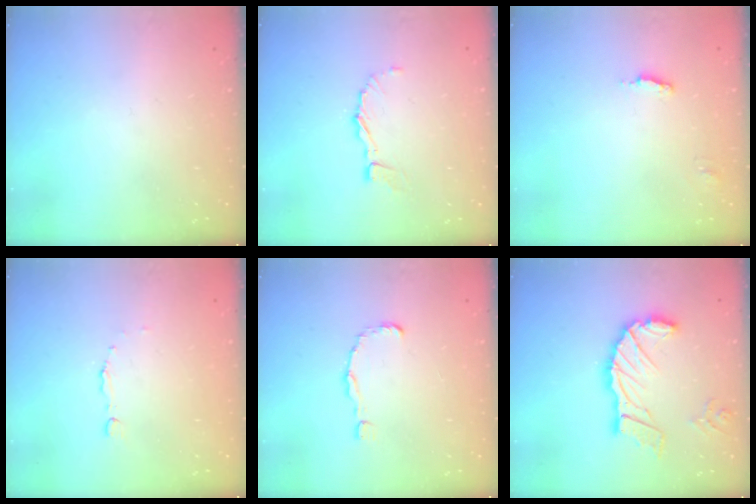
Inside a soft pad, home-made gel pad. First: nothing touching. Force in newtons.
{"total": 5.2, "press": 5.1, "slide": 0.2}
{"total": 2.9, "press": 2.9, "slide": 0.3}
{"total": 1.7, "press": 1.7, "slide": 0.2}
{"total": 1.5, "press": 1.5, "slide": 0.1}
{"total": 14.8, "press": 14.7, "slide": 1.6}